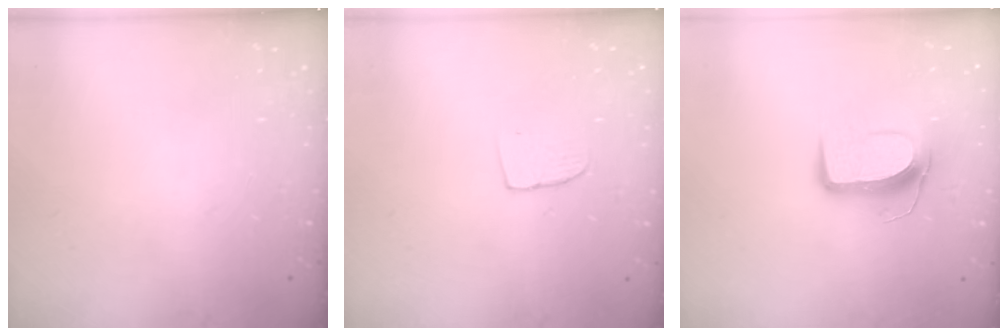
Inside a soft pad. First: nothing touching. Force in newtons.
{"total": 4.9, "press": 4.9, "slide": 0.4}
{"total": 10.1, "press": 10.1, "slide": 0.5}